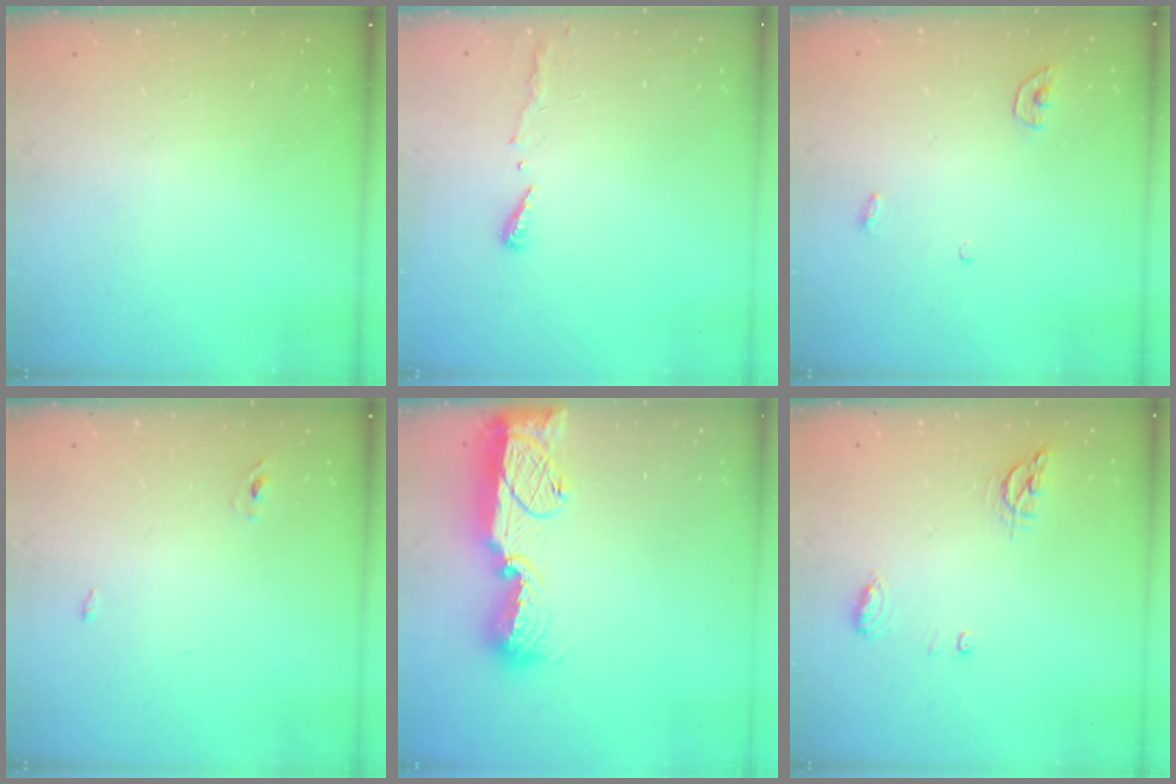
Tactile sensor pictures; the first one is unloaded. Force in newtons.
{"total": 3.5, "press": 3.4, "slide": 0.3}
{"total": 3.4, "press": 3.4, "slide": 0.3}
{"total": 2.4, "press": 2.2, "slide": 1.0}
{"total": 16.5, "press": 16.4, "slide": 1.6}
{"total": 8.4, "press": 6.9, "slide": 4.9}